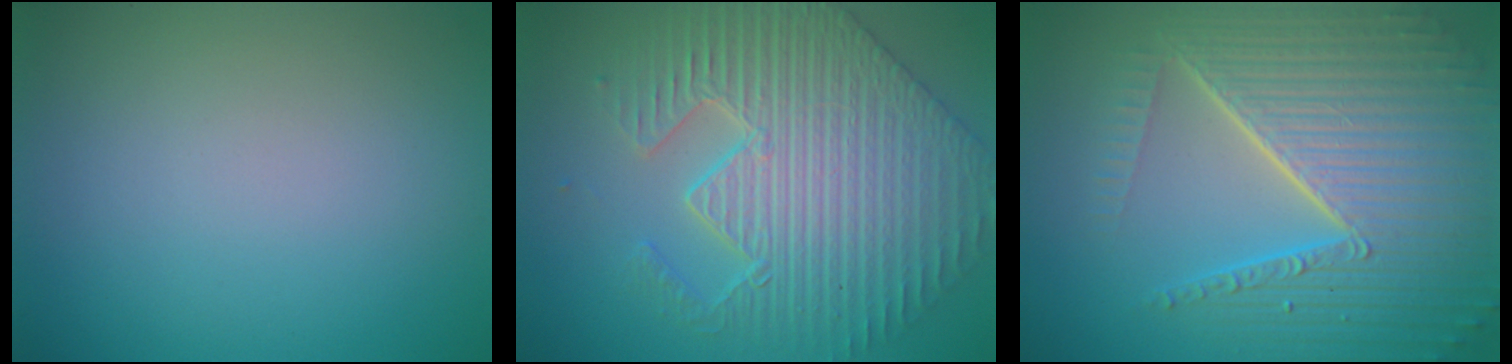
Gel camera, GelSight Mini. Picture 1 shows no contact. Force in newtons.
{"total": 7.0, "press": 5.8, "slide": 3.9}
{"total": 10.0, "press": 6.4, "slide": 7.8}